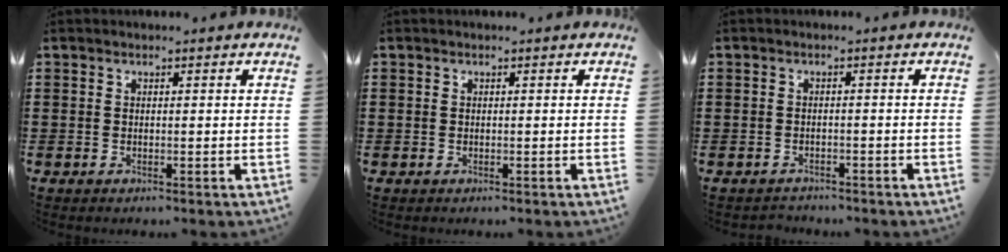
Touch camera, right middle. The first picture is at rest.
{"total": 0.6, "force": [-0.1, 0.6, 0.0], "torque": [0.000, 0.005, -0.004]}
{"total": 1.8, "force": [-1.6, 0.6, -0.3], "torque": [0.002, 0.002, -0.038]}